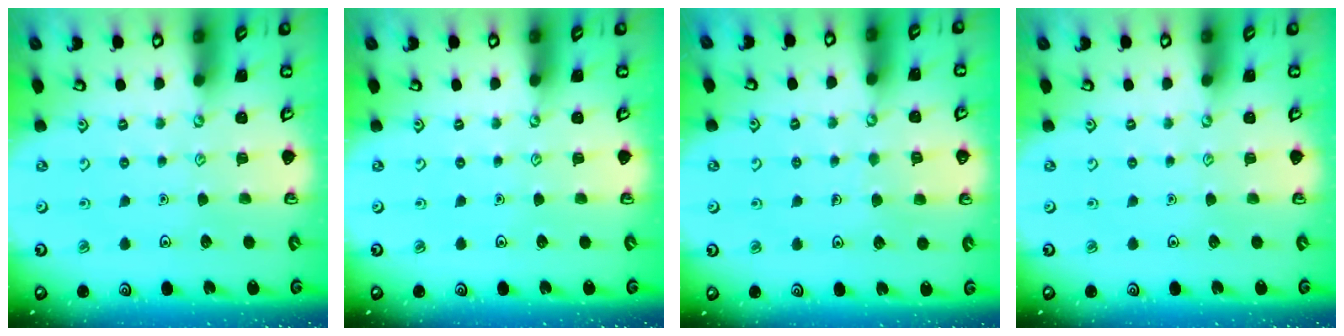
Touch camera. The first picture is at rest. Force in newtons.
{"total": 0.0}
{"total": 4.4, "press": 4.4, "slide": 0.2}
{"total": 0.0}